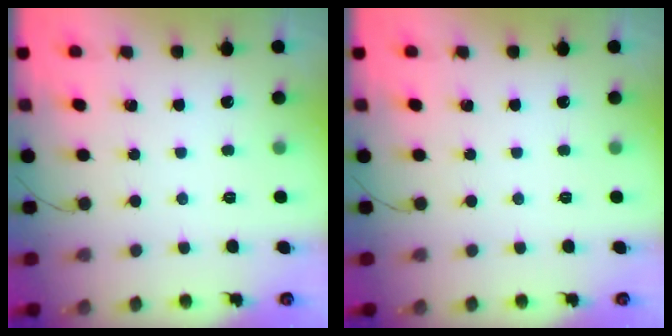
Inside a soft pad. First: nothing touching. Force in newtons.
{"total": 0.0}